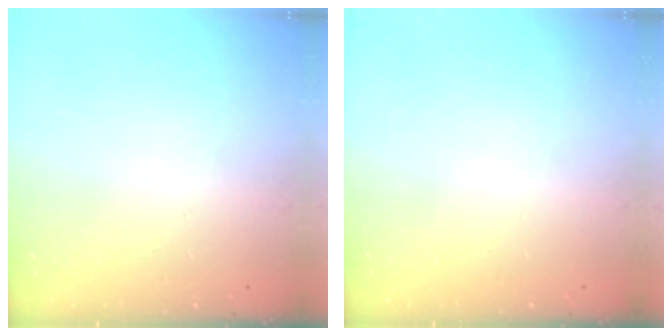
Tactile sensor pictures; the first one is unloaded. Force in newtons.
{"total": 0.0}